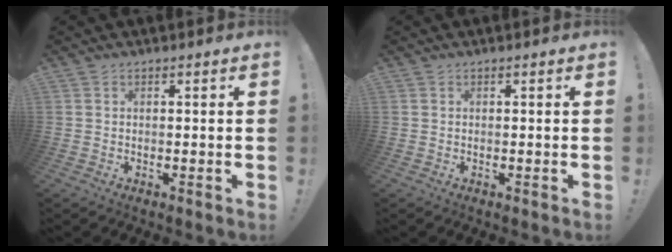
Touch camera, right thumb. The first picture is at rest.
{"total": 0.0}